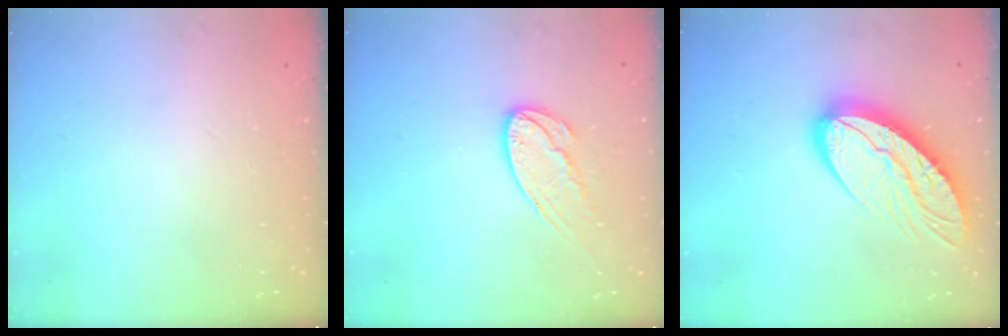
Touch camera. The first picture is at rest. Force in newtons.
{"total": 11.3, "press": 11.3, "slide": 1.0}
{"total": 14.5, "press": 14.5, "slide": 1.3}